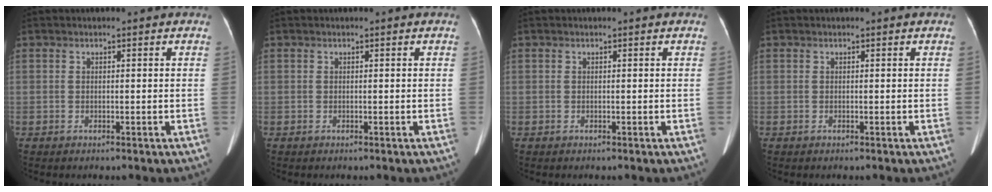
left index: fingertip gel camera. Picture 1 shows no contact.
{"total": 0.0}
{"total": 0.0}
{"total": 0.0}